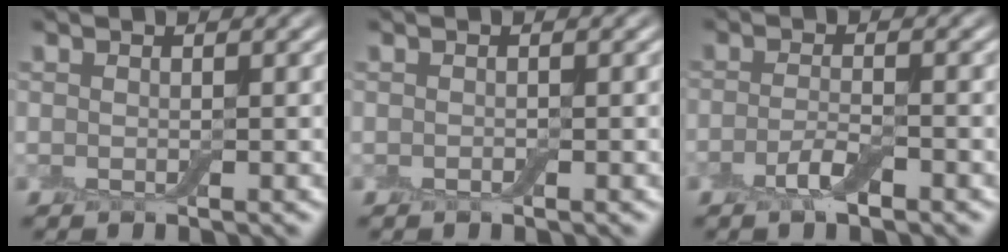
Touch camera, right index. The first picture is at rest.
{"total": 0.0}
{"total": 2.4, "force": [-1.3, 0.6, 1.8], "torque": [-0.039, 0.002, -0.031]}